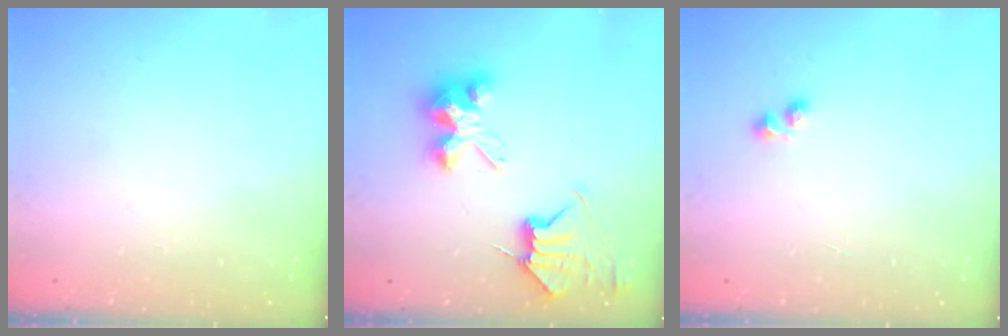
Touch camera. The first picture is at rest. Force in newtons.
{"total": 8.6, "press": 8.5, "slide": 1.1}
{"total": 3.7, "press": 3.6, "slide": 1.1}